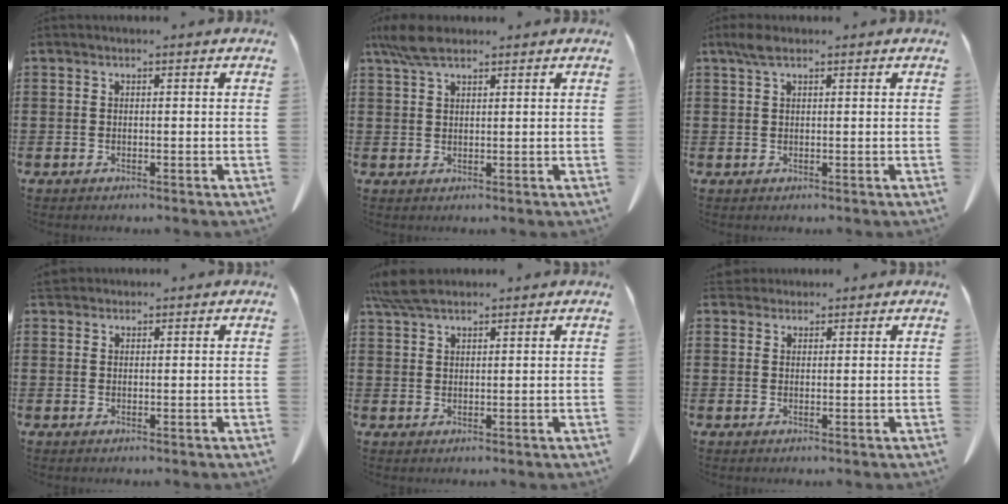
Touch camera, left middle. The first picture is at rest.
{"total": 4.9, "force": [3.3, 1.6, 3.2], "torque": [-0.072, 0.002, 0.063]}
{"total": 2.4, "force": [1.3, 0.8, 1.8], "torque": [-0.039, 0.003, 0.024]}
{"total": 1.7, "force": [1.5, 0.6, 0.4], "torque": [-0.015, 0.004, 0.031]}
{"total": 5.0, "force": [4.0, 1.3, 2.8], "torque": [-0.064, -0.002, 0.077]}
{"total": 2.0, "force": [1.9, 0.8, 0.2], "torque": [-0.010, 0.004, 0.038]}